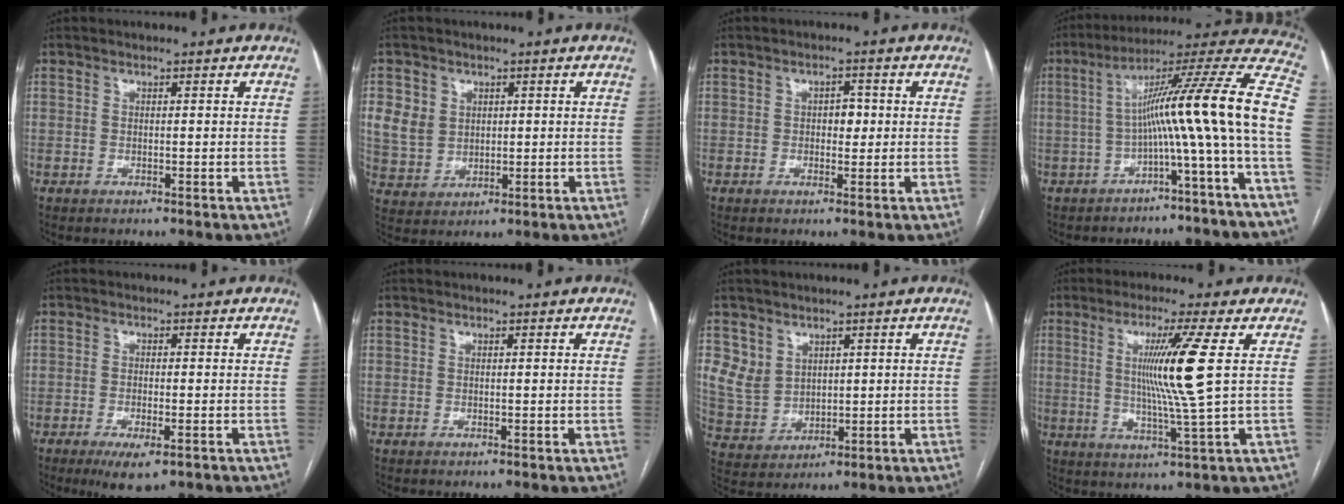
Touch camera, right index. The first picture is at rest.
{"total": 6.6, "force": [1.9, 5.8, 2.5], "torque": [-0.054, 0.012, 0.051]}
{"total": 2.5, "force": [0.1, 1.5, 1.9], "torque": [-0.023, 0.007, 0.001]}
{"total": 17.1, "force": [-2.9, -2.0, 16.7], "torque": [-0.228, 0.041, -0.056]}
{"total": 5.4, "force": [-3.1, 1.3, 4.3], "torque": [-0.070, -0.012, -0.044]}
{"total": 0.0}
{"total": 6.1, "force": [2.8, 5.1, 1.8], "torque": [-0.048, 0.011, 0.074]}
{"total": 9.8, "force": [1.8, -2.3, 9.4], "torque": [-0.172, -0.011, 0.040]}